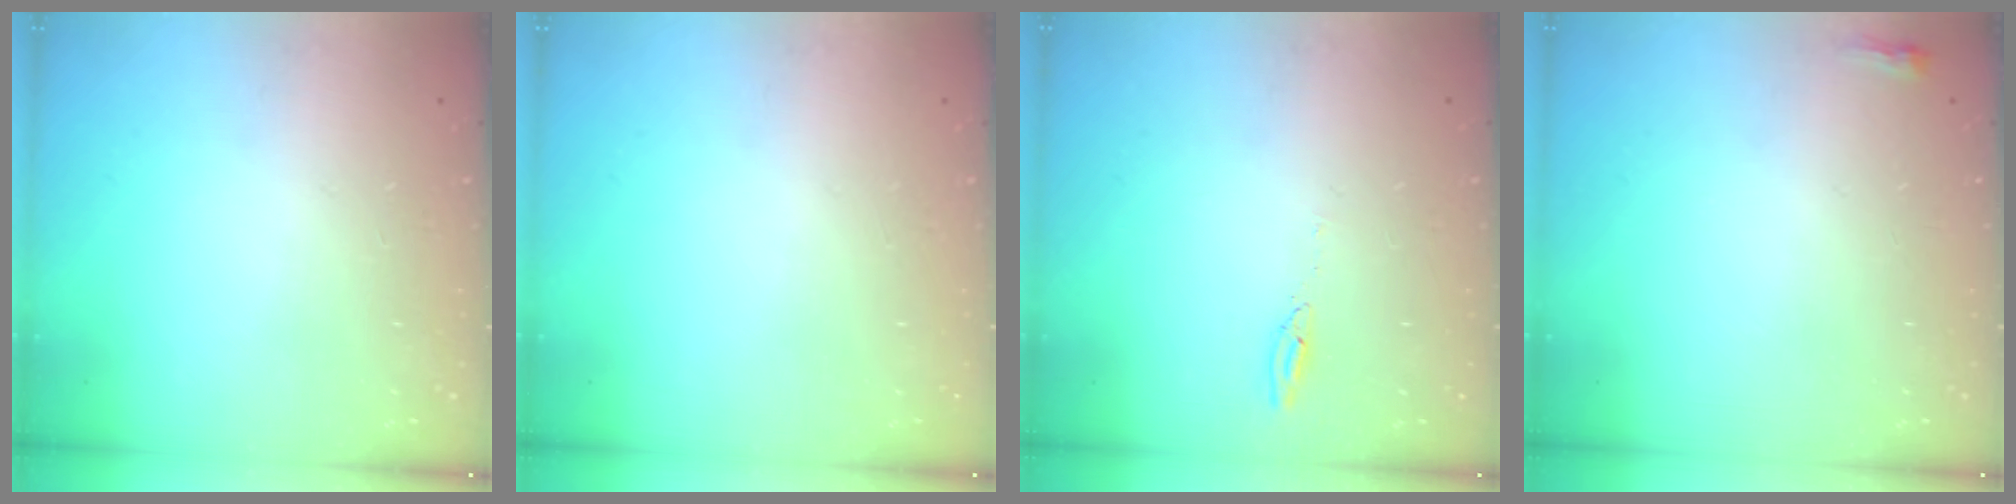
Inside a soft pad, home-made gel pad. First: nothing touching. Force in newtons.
{"total": 0.0}
{"total": 2.7, "press": 2.7, "slide": 0.2}
{"total": 2.2, "press": 2.2, "slide": 0.6}